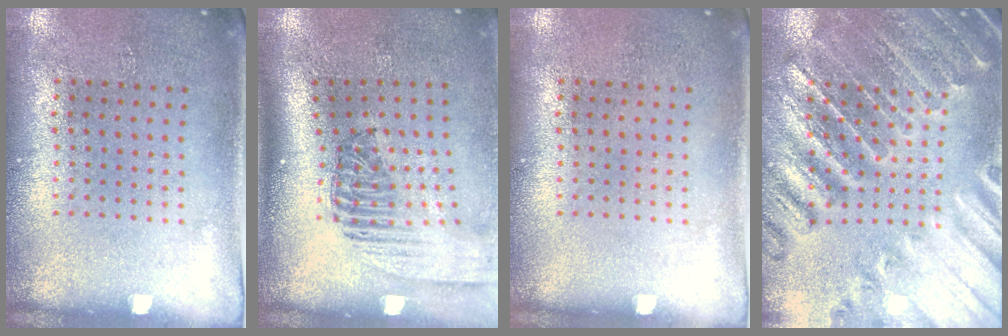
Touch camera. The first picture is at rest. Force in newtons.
{"total": 2.4, "press": 1.8, "slide": 1.7}
{"total": 0.0}
{"total": 2.8, "press": 2.8, "slide": 0.4}